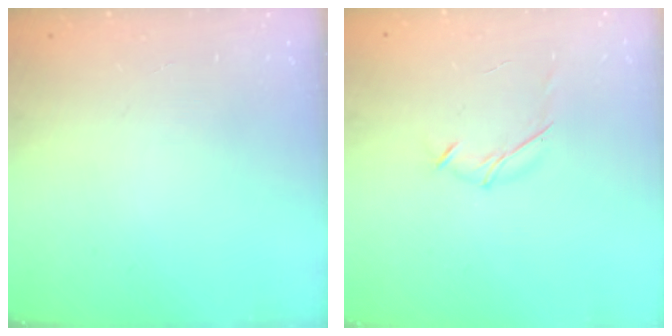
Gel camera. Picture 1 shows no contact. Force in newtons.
{"total": 5.3, "press": 5.1, "slide": 1.1}